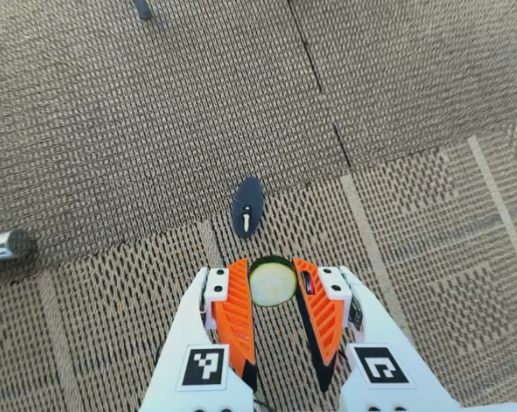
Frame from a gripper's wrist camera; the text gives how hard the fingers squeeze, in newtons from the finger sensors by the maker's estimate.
{"total": 7.6, "left": 7.5, "right": 7.7}